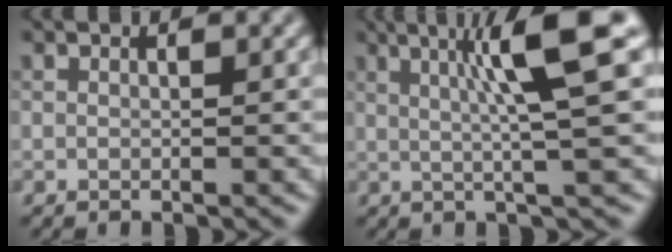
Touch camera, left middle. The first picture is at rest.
{"total": 7.7, "force": [2.1, 0.9, 7.3], "torque": [-0.102, 0.018, 0.032]}